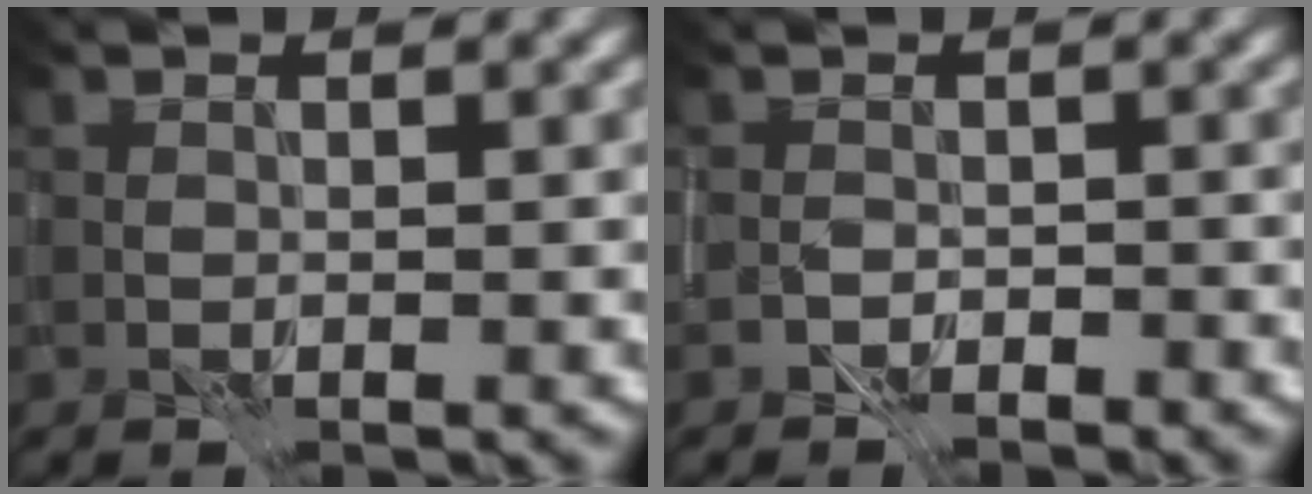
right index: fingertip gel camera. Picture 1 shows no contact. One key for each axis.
{"total": 1.7, "fx": -1.4, "fy": 0.9, "fz": 0.0, "tx": -0.002, "ty": 0.000, "tz": -0.031}